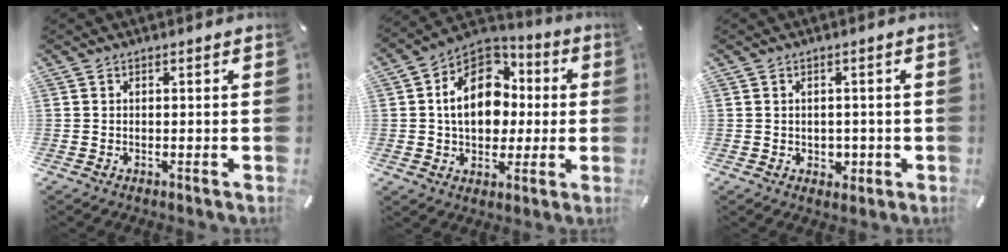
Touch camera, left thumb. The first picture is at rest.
{"total": 15.6, "force": [0.8, 12.1, 9.8], "torque": [-0.179, 0.006, 0.014]}
{"total": 2.7, "force": [-0.4, 2.4, 0.9], "torque": [-0.002, -0.004, -0.011]}